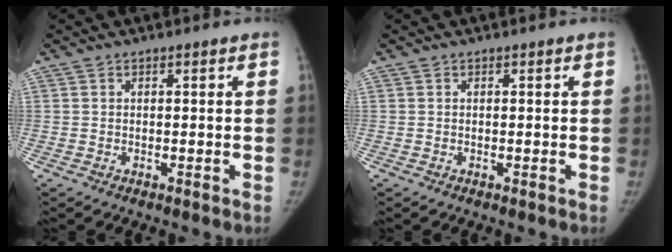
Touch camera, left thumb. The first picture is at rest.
{"total": 0.0}